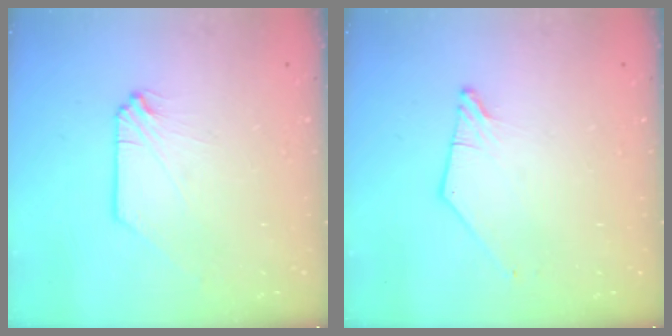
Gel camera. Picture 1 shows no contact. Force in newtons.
{"total": 1.3, "press": 1.3, "slide": 0.2}